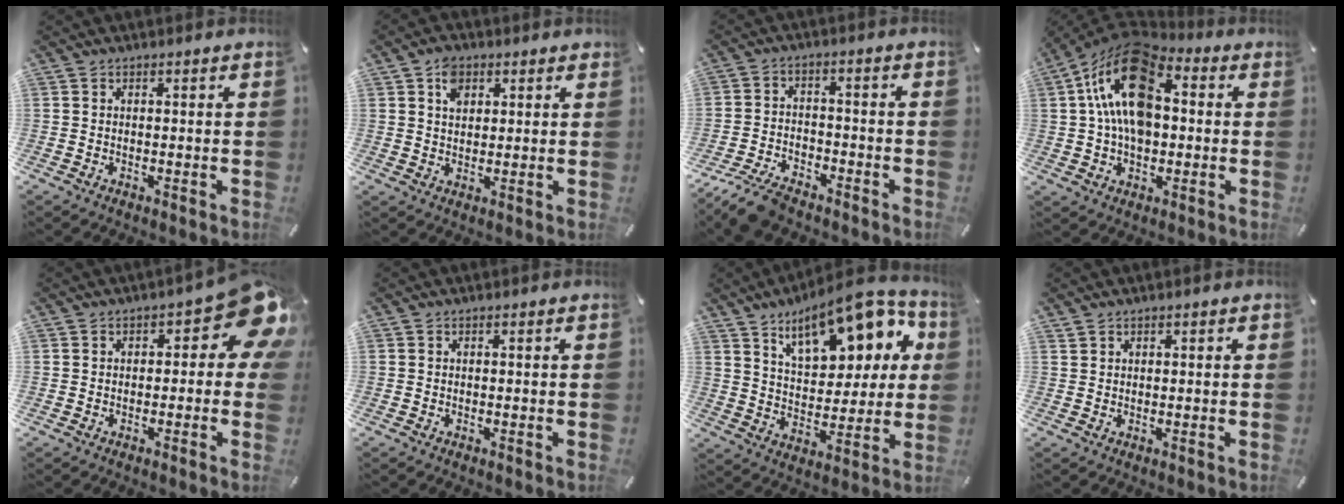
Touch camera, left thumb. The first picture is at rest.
{"total": 5.0, "force": [2.3, 3.8, 2.3], "torque": [-0.030, -0.001, 0.037]}
{"total": 7.8, "force": [-6.6, 2.8, 3.1], "torque": [-0.062, 0.030, -0.125]}
{"total": 18.6, "force": [3.9, 12.0, 13.7], "torque": [-0.270, -0.004, 0.065]}
{"total": 10.9, "force": [4.1, 4.6, 9.0], "torque": [-0.106, -0.034, 0.071]}
{"total": 0.0}
{"total": 19.1, "force": [11.3, 9.4, 12.2], "torque": [-0.179, -0.058, 0.188]}
{"total": 0.7, "force": [0.5, 0.4, 0.1], "torque": [-0.002, 0.000, 0.010]}